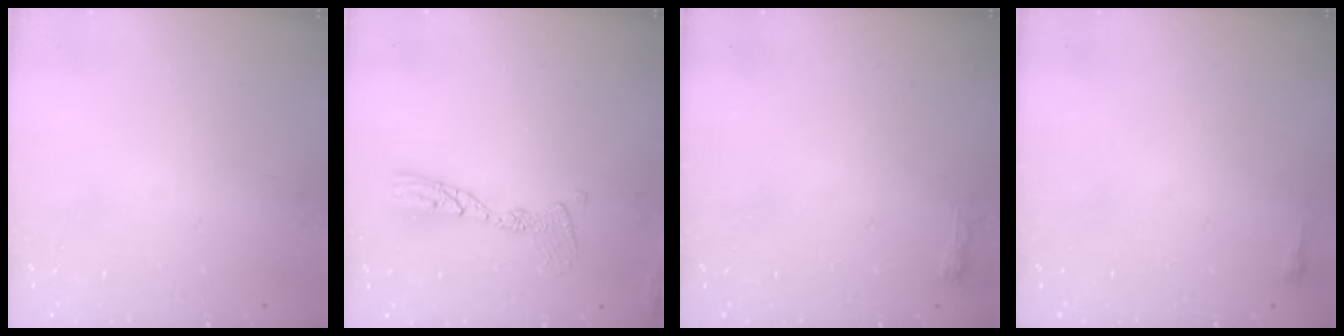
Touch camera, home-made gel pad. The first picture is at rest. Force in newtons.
{"total": 10.8, "press": 10.8, "slide": 1.0}
{"total": 9.8, "press": 2.8, "slide": 9.4}
{"total": 2.4, "press": 2.4, "slide": 0.6}